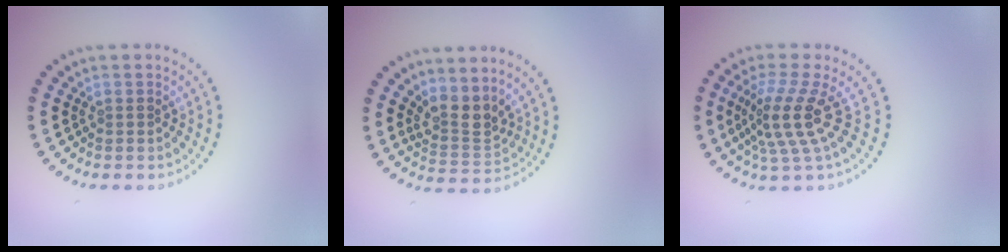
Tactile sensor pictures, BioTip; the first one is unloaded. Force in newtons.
{"total": 2.8, "press": 2.3, "slide": 1.7}
{"total": 4.3, "press": 3.0, "slide": 3.1}